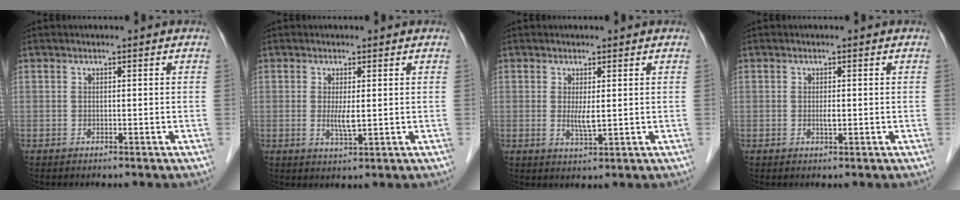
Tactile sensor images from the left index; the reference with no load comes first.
{"total": 2.6, "force": [0.0, 0.4, 2.6], "torque": [-0.053, -0.010, 0.005]}
{"total": 2.5, "force": [0.2, 0.4, 2.4], "torque": [-0.049, -0.011, 0.009]}
{"total": 1.0, "force": [-0.2, 0.2, 0.9], "torque": [-0.017, -0.005, -0.002]}